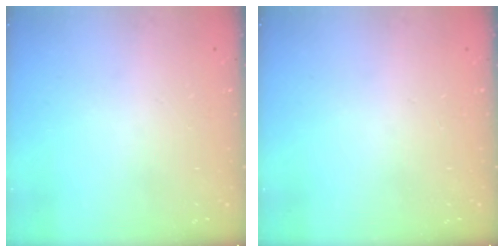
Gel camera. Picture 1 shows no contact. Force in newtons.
{"total": 0.0}